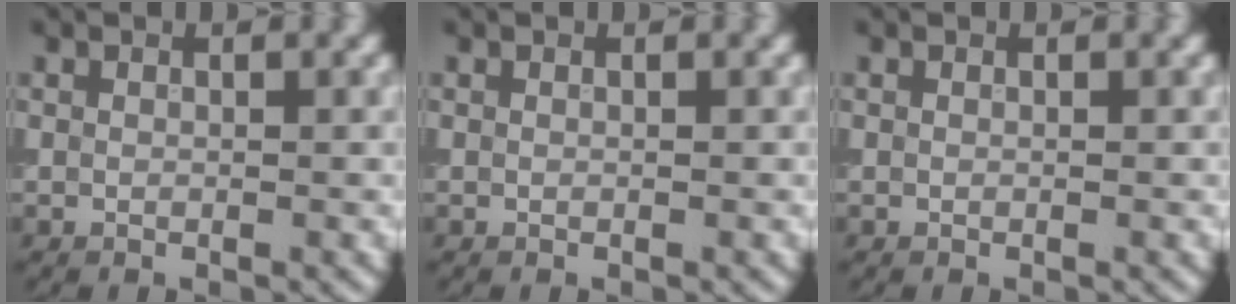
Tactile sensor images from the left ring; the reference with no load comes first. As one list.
[{"total": 0.0}, {"total": 0.0}]